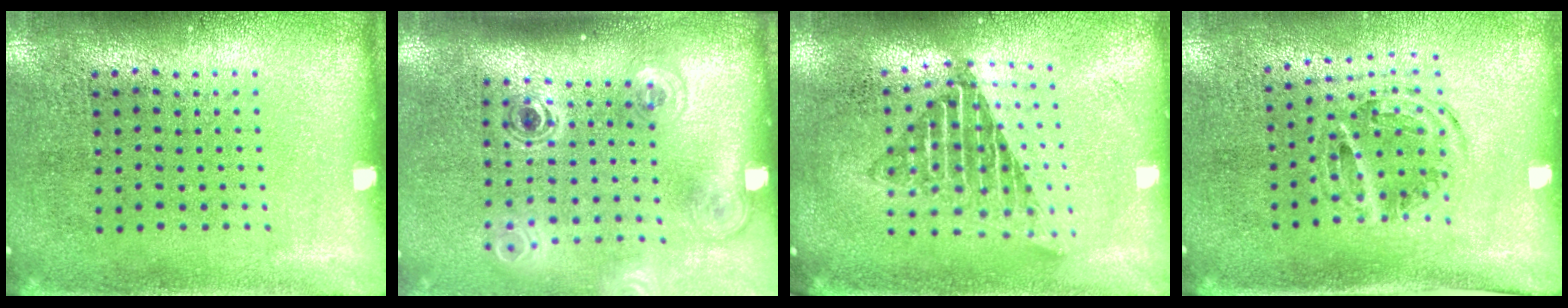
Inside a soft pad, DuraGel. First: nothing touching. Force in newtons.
{"total": 1.8, "press": 1.2, "slide": 1.4}
{"total": 1.6, "press": 1.4, "slide": 0.9}
{"total": 0.9, "press": 0.9, "slide": 0.1}